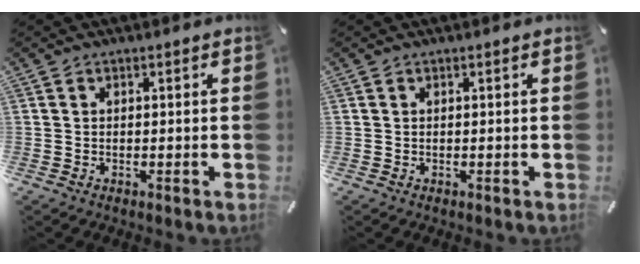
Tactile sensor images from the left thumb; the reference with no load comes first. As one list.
[{"total": 0.0}]